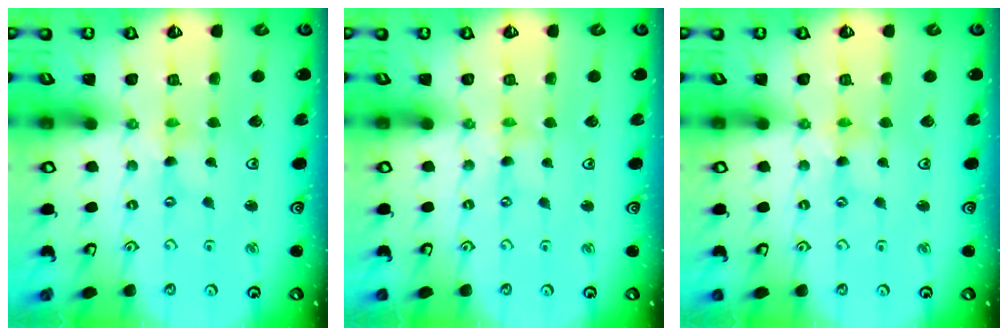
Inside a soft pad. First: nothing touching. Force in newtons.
{"total": 0.0}
{"total": 1.2, "press": 1.2, "slide": 0.2}